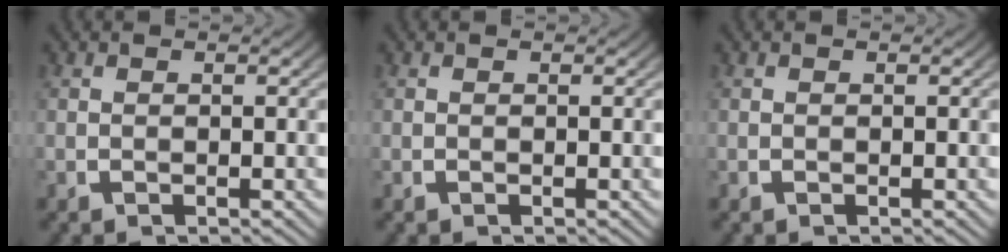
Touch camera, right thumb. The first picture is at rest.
{"total": 0.0}
{"total": 0.0}